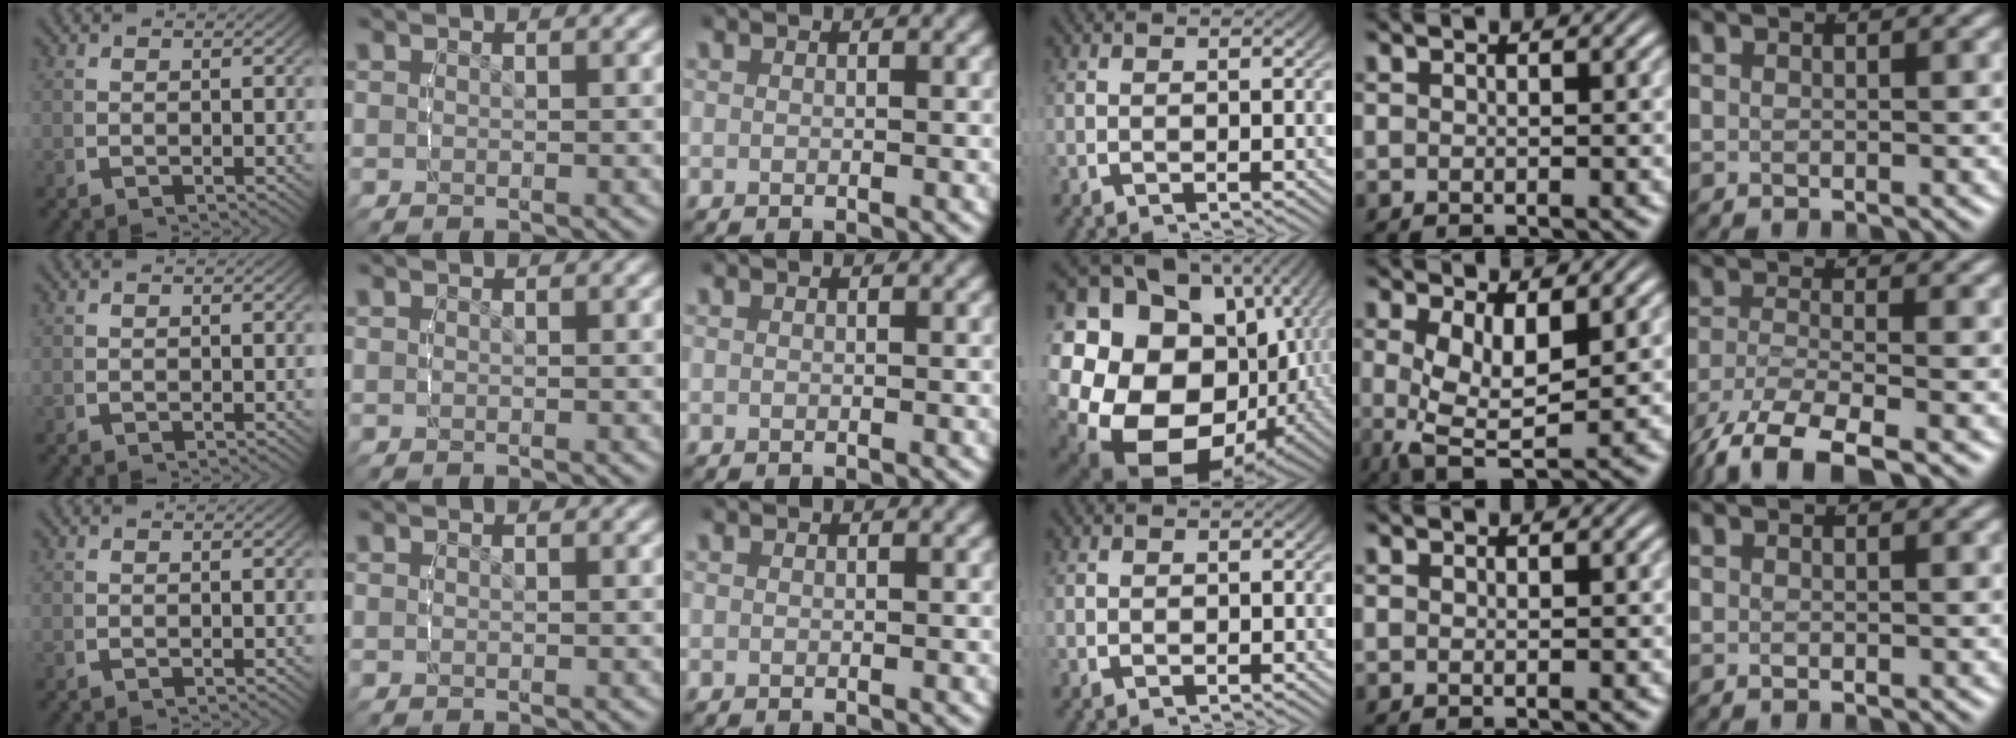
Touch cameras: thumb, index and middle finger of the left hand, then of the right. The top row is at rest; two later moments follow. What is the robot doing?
{"motion": "lift_and_place", "object": "air blower"}